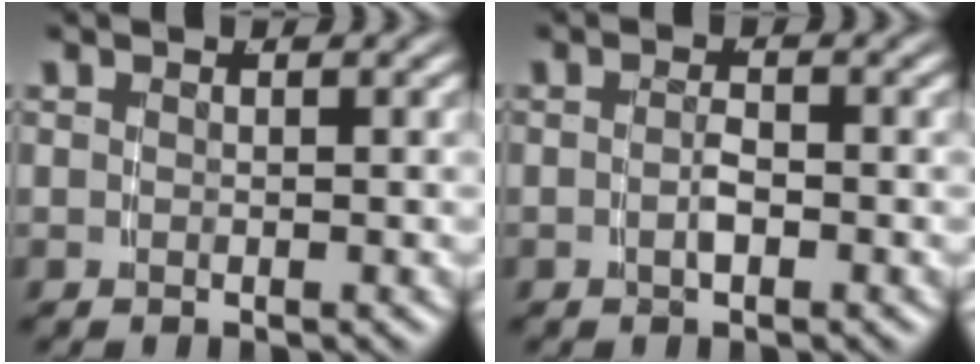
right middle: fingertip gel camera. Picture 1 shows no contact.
{"total": 1.5, "force": [-0.9, 0.3, 1.1], "torque": [-0.024, -0.003, -0.014]}